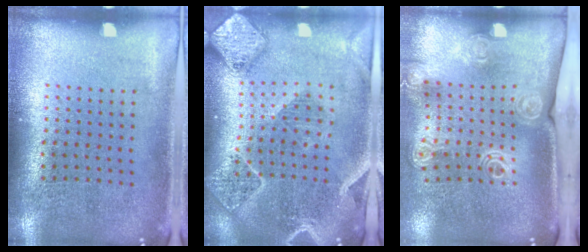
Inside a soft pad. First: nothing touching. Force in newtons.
{"total": 2.4, "press": 2.2, "slide": 1.0}
{"total": 2.0, "press": 1.6, "slide": 1.3}